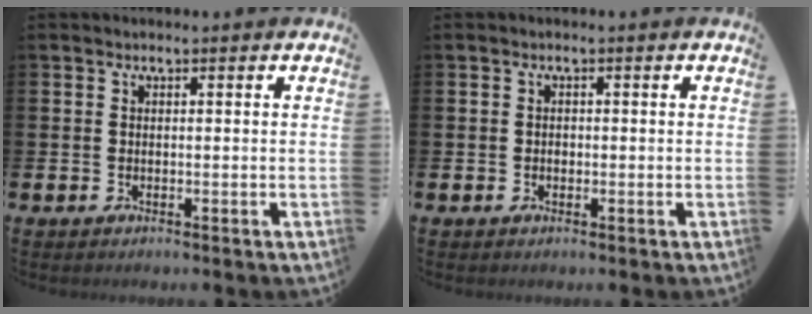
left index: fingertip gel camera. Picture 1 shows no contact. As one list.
[{"total": 0.7, "force": [-0.2, 0.6, 0.3], "torque": [-0.004, 0.003, -0.006]}]